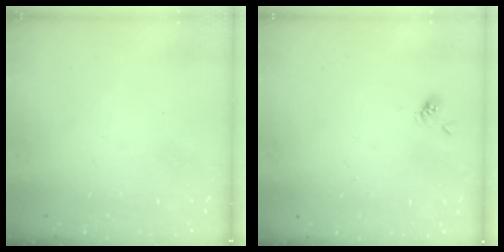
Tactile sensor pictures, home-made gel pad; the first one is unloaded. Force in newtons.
{"total": 2.4, "press": 2.4, "slide": 0.2}